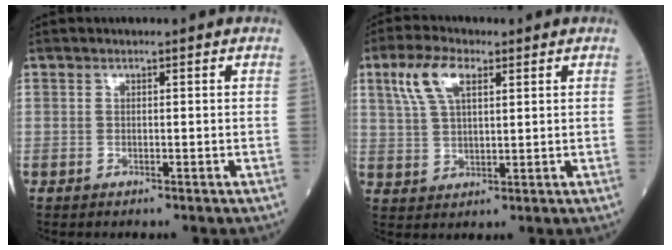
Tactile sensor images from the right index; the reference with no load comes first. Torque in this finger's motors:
{"motor_torque": [0.32, 0.15, 0.15, 0.07]}